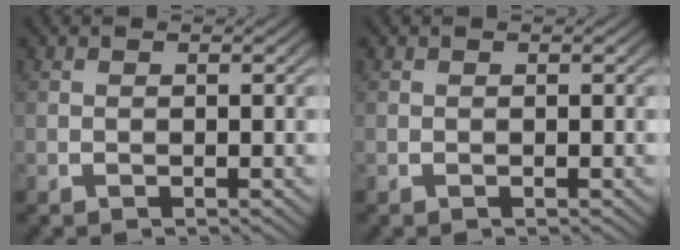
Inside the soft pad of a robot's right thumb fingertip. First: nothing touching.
{"total": 0.0}